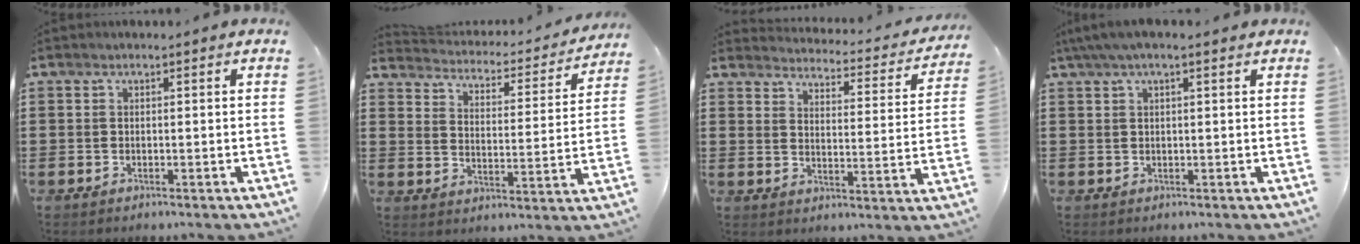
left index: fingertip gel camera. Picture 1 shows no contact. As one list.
[{"total": 2.9, "force": [2.8, 0.4, 0.3], "torque": [-0.029, -0.027, 0.039]}, {"total": 3.3, "force": [3.3, 0.0, 0.5], "torque": [-0.025, -0.035, 0.048]}, {"total": 2.9, "force": [1.5, 0.8, 2.3], "torque": [-0.046, 0.006, 0.027]}]